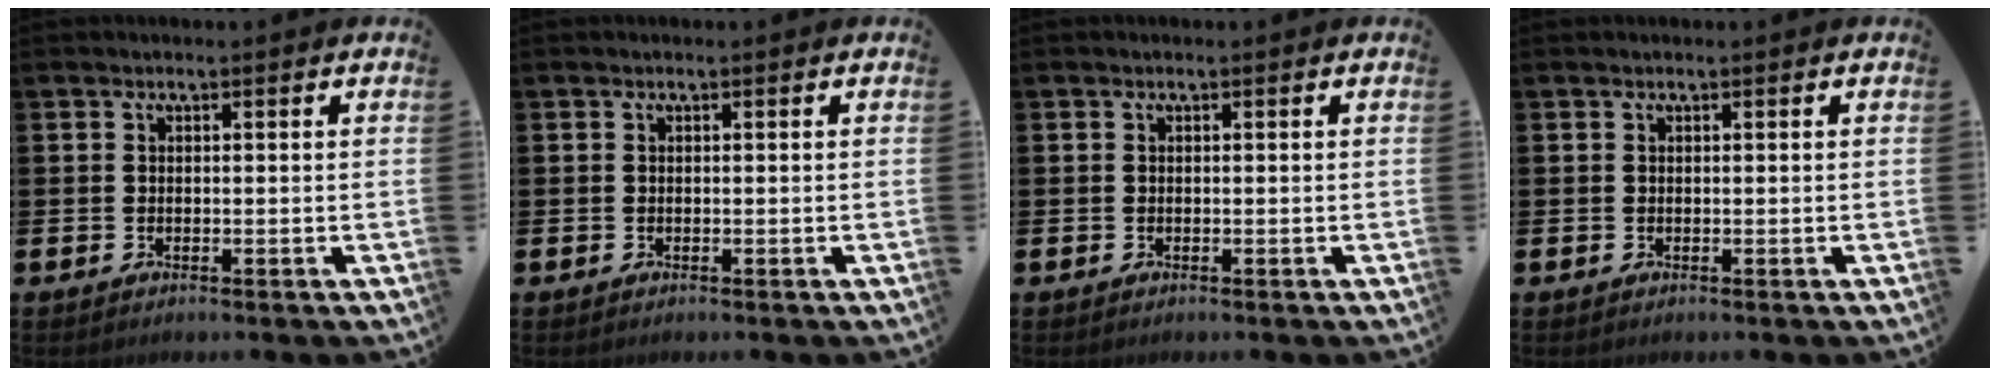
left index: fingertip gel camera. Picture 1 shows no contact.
{"total": 0.0}
{"total": 0.0}
{"total": 0.0}